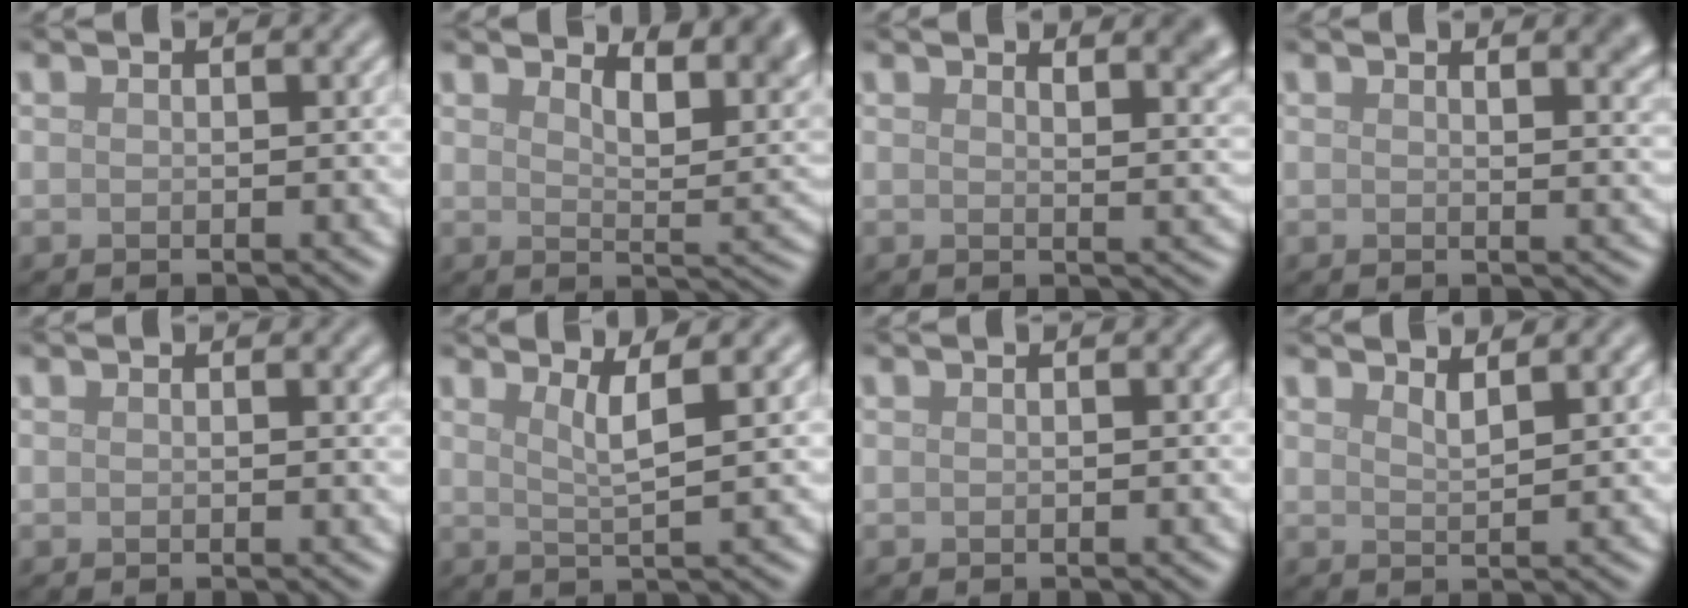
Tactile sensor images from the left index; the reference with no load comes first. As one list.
[{"total": 5.6, "force": [3.8, 1.9, 3.6], "torque": [-0.050, -0.003, 0.053]}, {"total": 4.1, "force": [2.9, 1.4, 2.6], "torque": [-0.019, 0.003, 0.040]}, {"total": 3.4, "force": [2.1, 1.3, 2.2], "torque": [-0.011, 0.003, 0.027]}, {"total": 0.6, "force": [0.4, 0.1, 0.4], "torque": [-0.002, -0.001, 0.005]}, {"total": 2.8, "force": [1.5, 0.5, 2.3], "torque": [-0.034, -0.001, 0.026]}, {"total": 0.0}, {"total": 1.8, "force": [1.5, 0.4, 0.8], "torque": [-0.008, 0.002, 0.023]}]